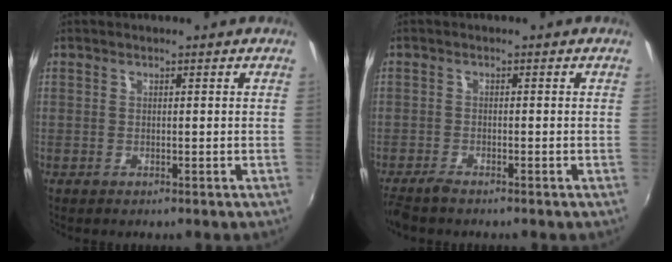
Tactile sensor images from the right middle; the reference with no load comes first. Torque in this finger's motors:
{"motor_torque": [0.10, -0.10, 0.02, 0.01]}